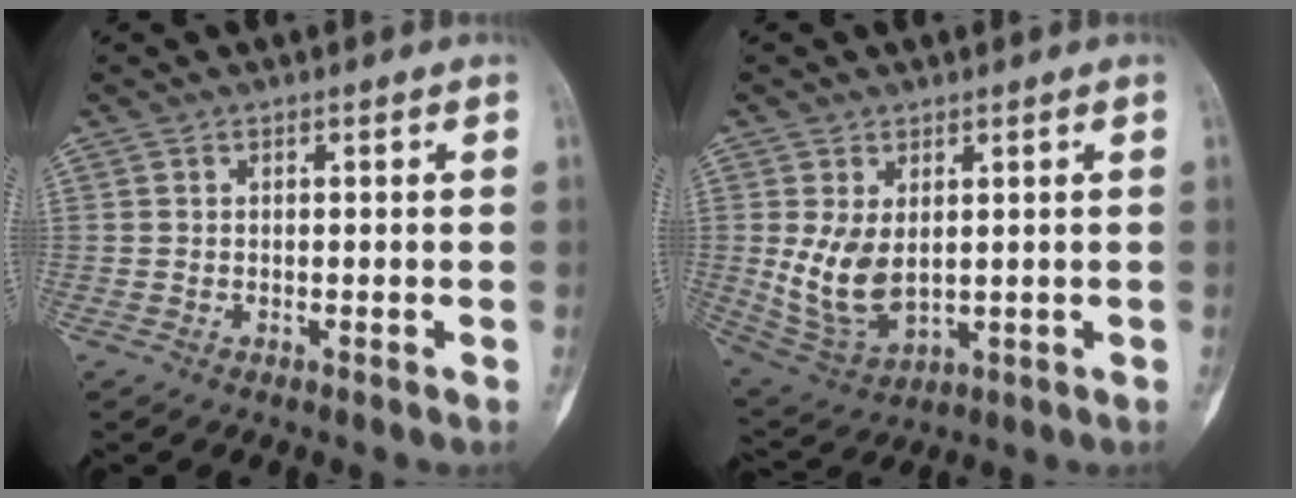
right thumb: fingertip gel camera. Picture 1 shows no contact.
{"total": 9.6, "force": [0.7, 6.0, 7.5], "torque": [-0.135, -0.013, 0.034]}